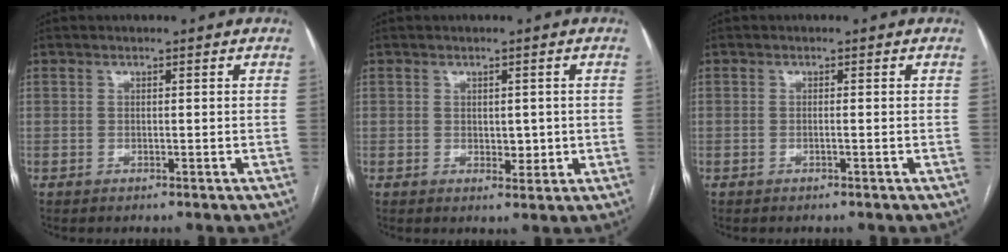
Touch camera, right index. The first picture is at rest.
{"total": 2.7, "force": [0.1, 1.8, 2.0], "torque": [-0.023, -0.001, 0.008]}
{"total": 0.0}